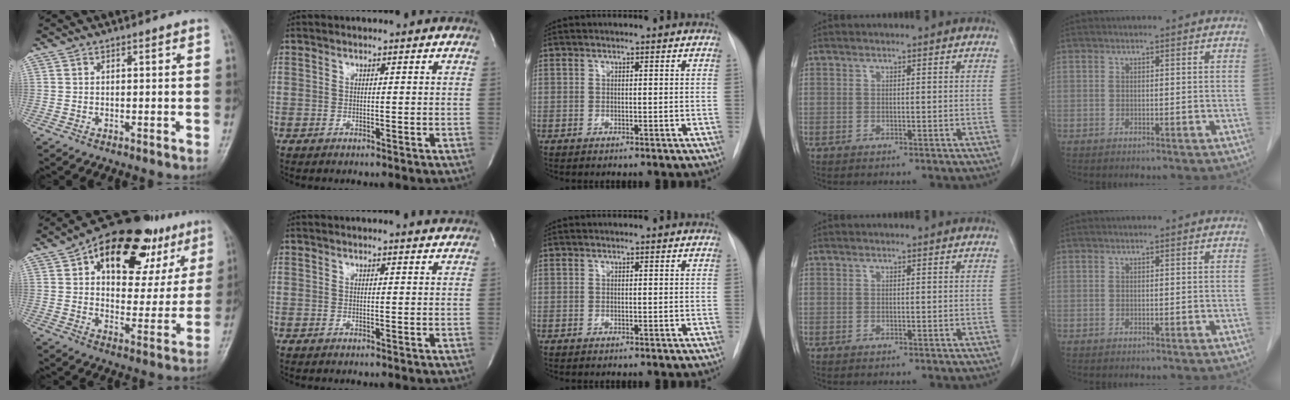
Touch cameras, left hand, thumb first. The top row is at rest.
{"thumb": {"total": 24.0, "force": [12.3, 12.8, 16.2], "torque": [-0.182, -0.006, 0.179]}, "index": {"total": 1.3, "force": [1.3, -0.1, 0.1], "torque": [-0.008, -0.007, 0.009]}}